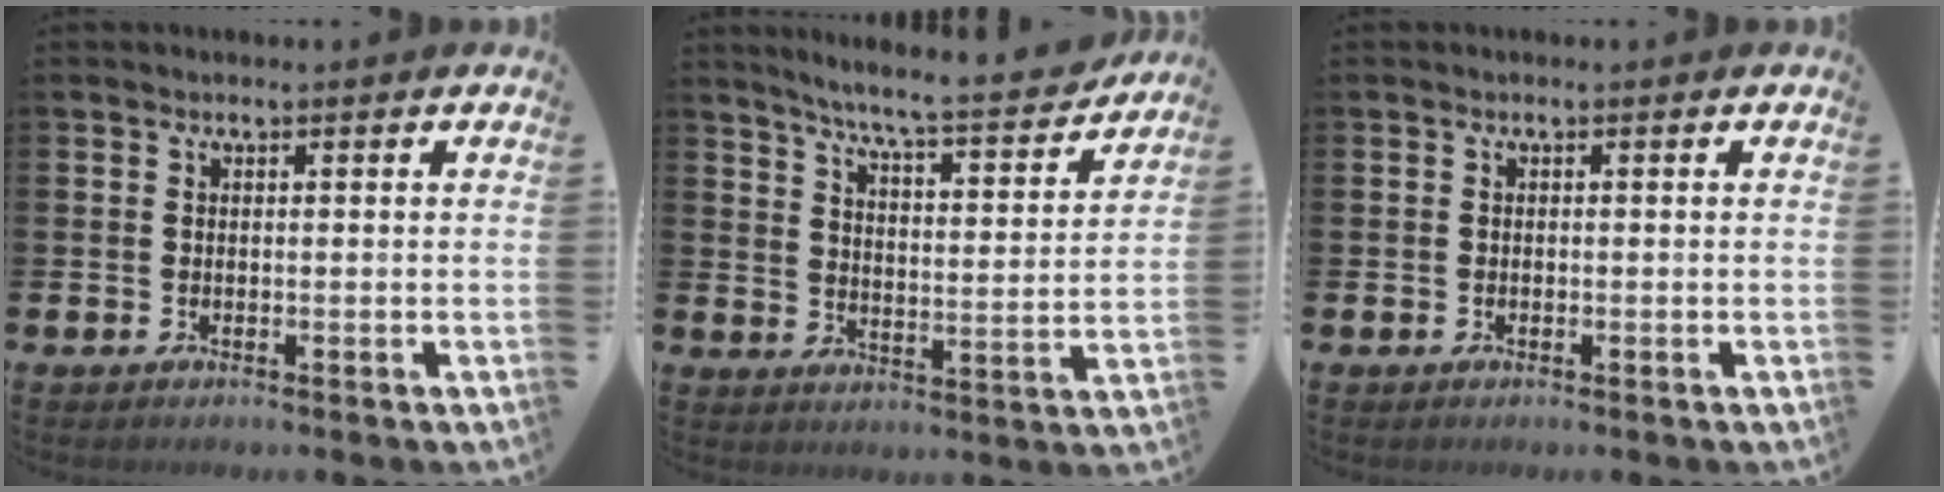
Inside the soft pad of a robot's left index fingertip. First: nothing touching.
{"total": 7.4, "force": [6.8, -0.1, 2.8], "torque": [-0.077, -0.053, 0.113]}
{"total": 0.0}